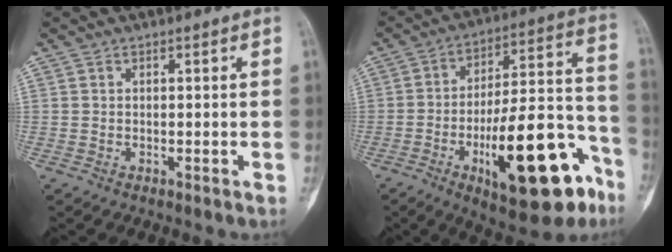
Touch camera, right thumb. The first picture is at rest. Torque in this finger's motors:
{"motor_torque": [2.86, 2.16, 2.16, -0.61, 0.52]}